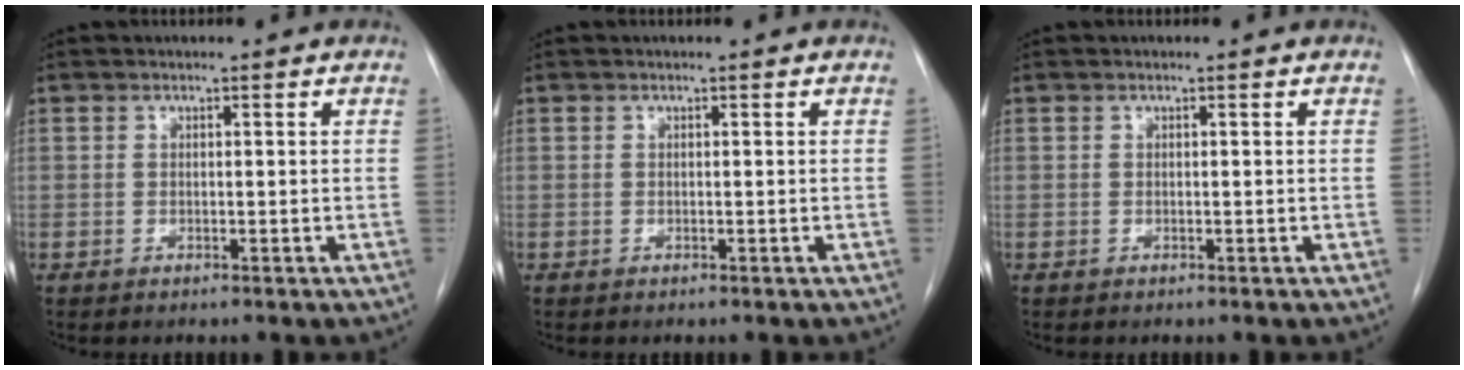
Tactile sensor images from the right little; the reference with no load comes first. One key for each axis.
{"total": 0.0}
{"total": 0.0}